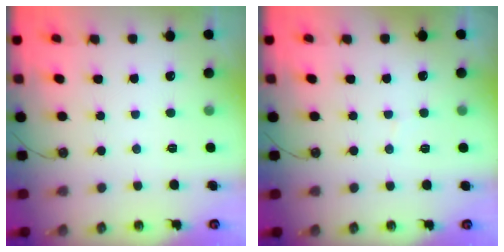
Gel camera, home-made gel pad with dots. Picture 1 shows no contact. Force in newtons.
{"total": 3.6, "press": 3.5, "slide": 0.9}